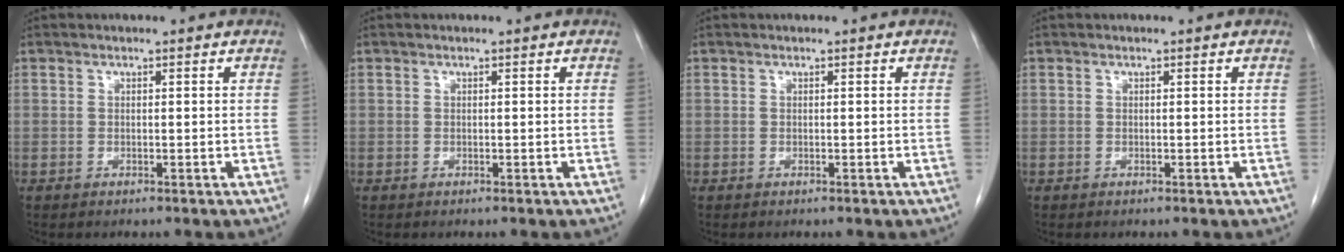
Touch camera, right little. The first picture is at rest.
{"total": 0.0}
{"total": 0.0}
{"total": 0.0}